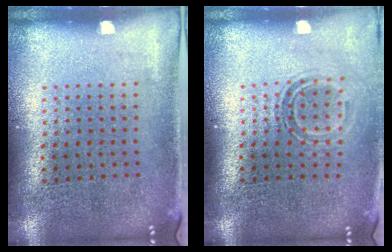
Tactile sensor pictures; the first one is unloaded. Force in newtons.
{"total": 1.5, "press": 1.0, "slide": 1.1}